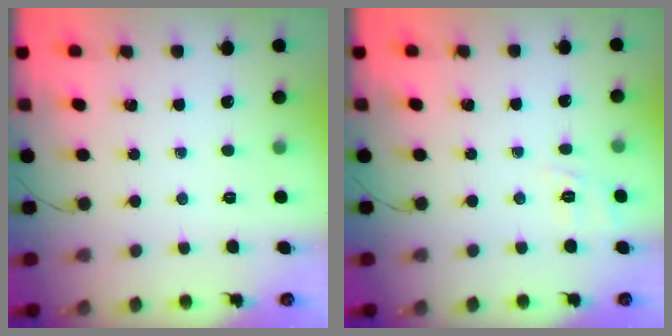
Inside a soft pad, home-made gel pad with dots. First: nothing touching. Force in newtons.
{"total": 2.2, "press": 0.7, "slide": 2.1}